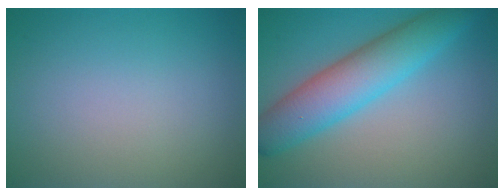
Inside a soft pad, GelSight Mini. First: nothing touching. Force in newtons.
{"total": 6.7, "press": 6.7, "slide": 0.1}